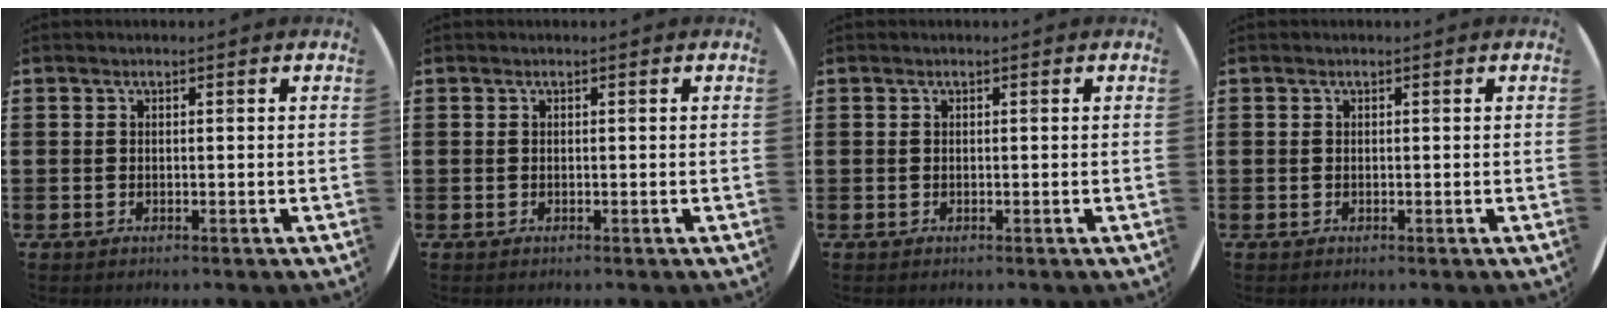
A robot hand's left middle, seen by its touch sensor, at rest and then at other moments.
{"total": 0.0}
{"total": 0.0}
{"total": 0.0}